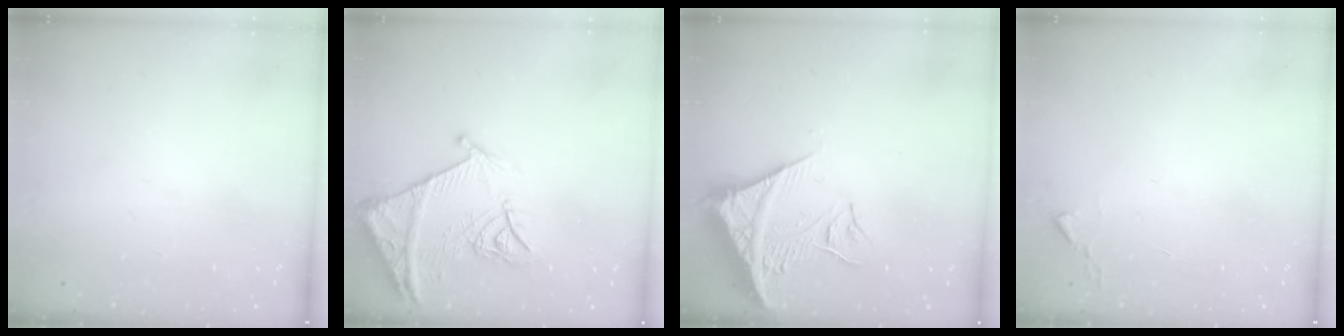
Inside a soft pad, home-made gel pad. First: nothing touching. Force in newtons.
{"total": 13.6, "press": 13.6, "slide": 1.5}
{"total": 13.5, "press": 13.4, "slide": 1.8}
{"total": 2.4, "press": 2.4, "slide": 0.3}